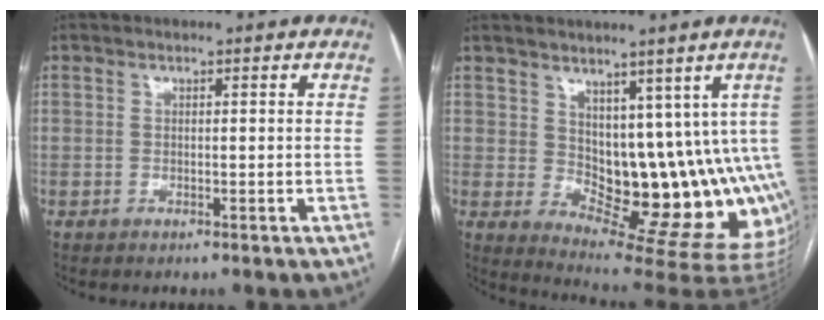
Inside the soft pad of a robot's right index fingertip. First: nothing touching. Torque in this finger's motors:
{"motor_torque": [0.88, 0.06, 0.39, 0.06]}